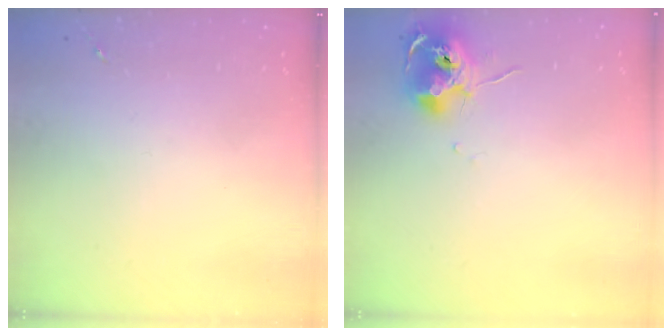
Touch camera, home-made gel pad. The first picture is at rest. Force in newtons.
{"total": 10.4, "press": 10.3, "slide": 0.7}